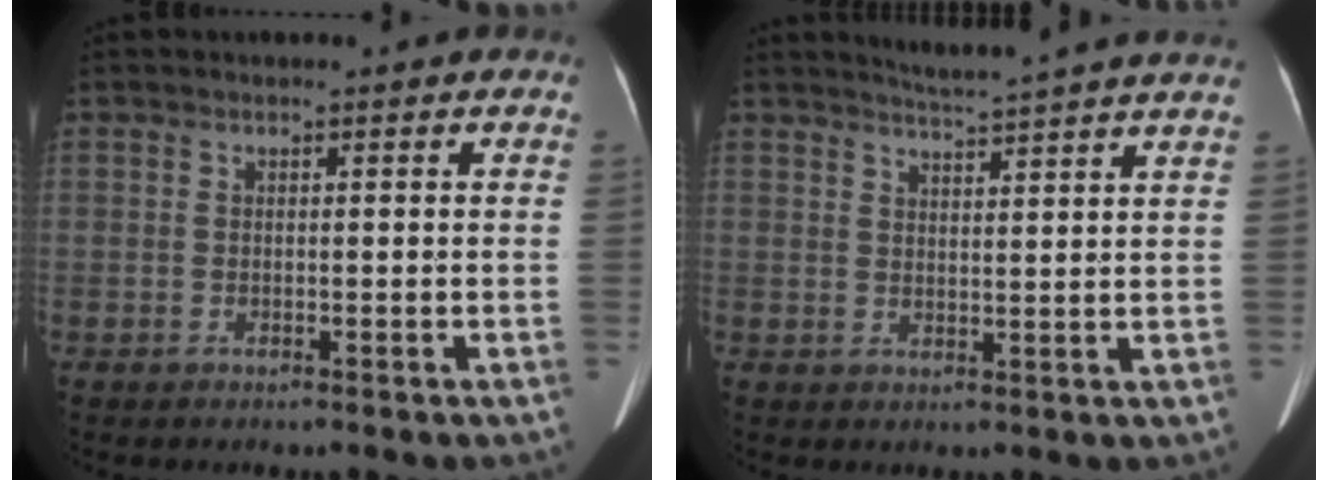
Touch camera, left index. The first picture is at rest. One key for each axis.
{"total": 9.7, "fx": 9.0, "fy": -1.3, "fz": 3.3, "tx": -0.054, "ty": -0.006, "tz": 0.108}